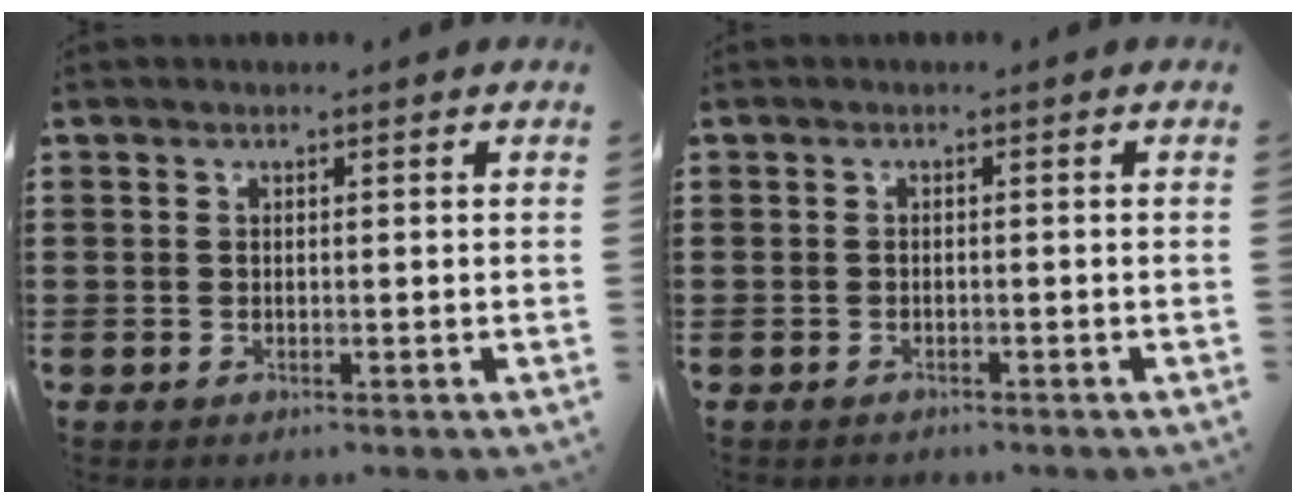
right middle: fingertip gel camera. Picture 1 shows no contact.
{"total": 0.8, "force": [-0.8, 0.3, -0.1], "torque": [0.000, 0.001, -0.016]}